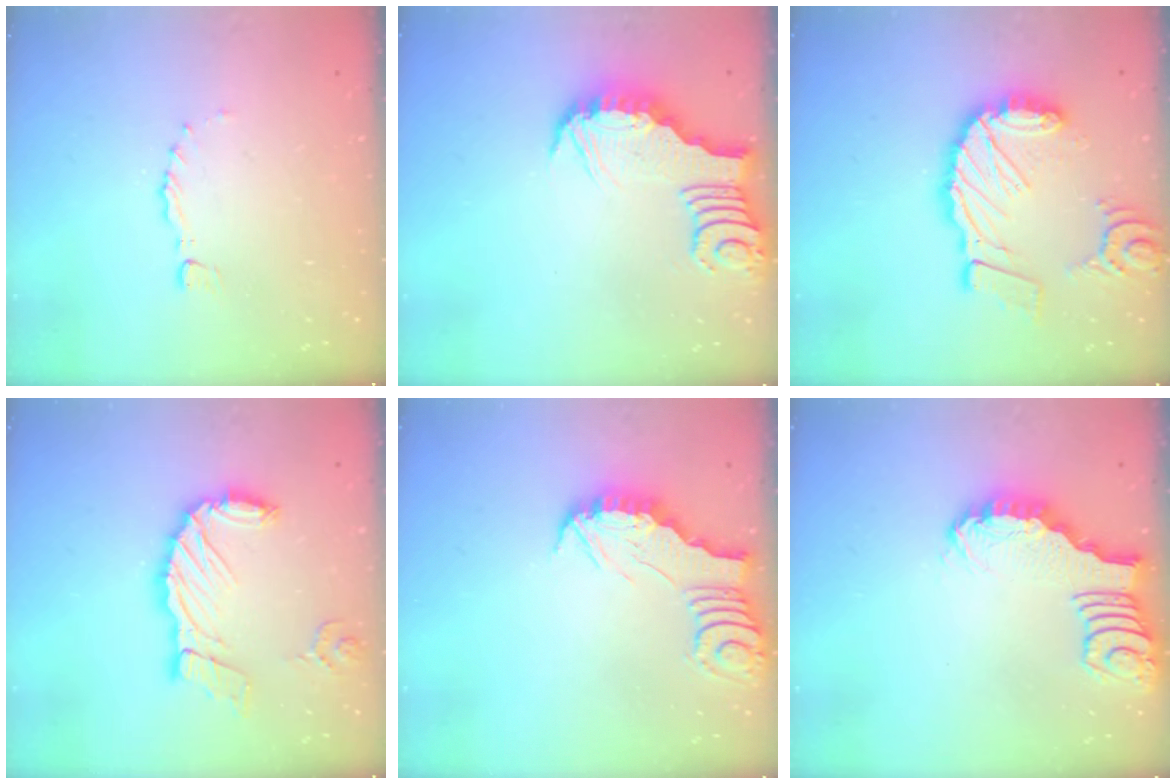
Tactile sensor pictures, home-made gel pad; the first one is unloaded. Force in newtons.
{"total": 3.8, "press": 3.8, "slide": 0.1}
{"total": 19.2, "press": 19.0, "slide": 2.2}
{"total": 15.8, "press": 15.7, "slide": 1.6}
{"total": 3.0, "press": 3.0, "slide": 0.3}
{"total": 2.1, "press": 2.1, "slide": 0.2}